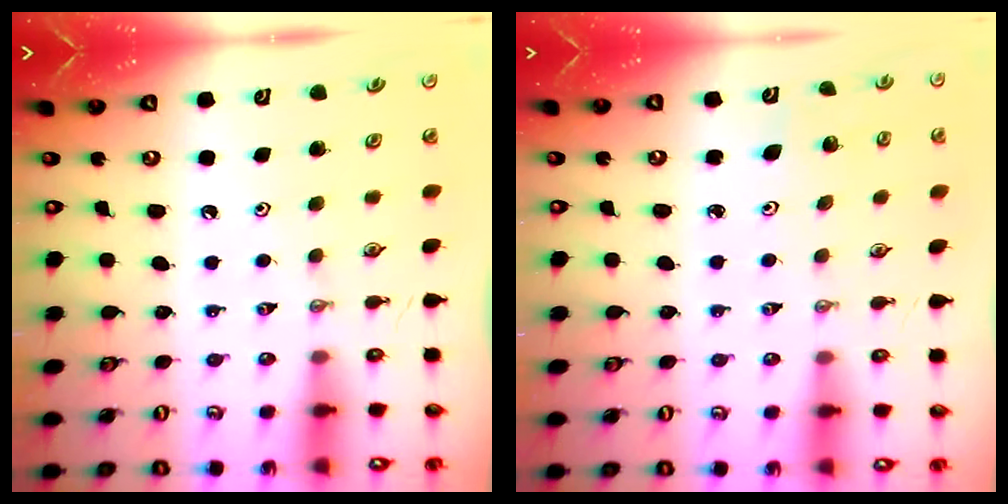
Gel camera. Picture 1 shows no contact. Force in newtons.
{"total": 4.0, "press": 3.9, "slide": 1.1}